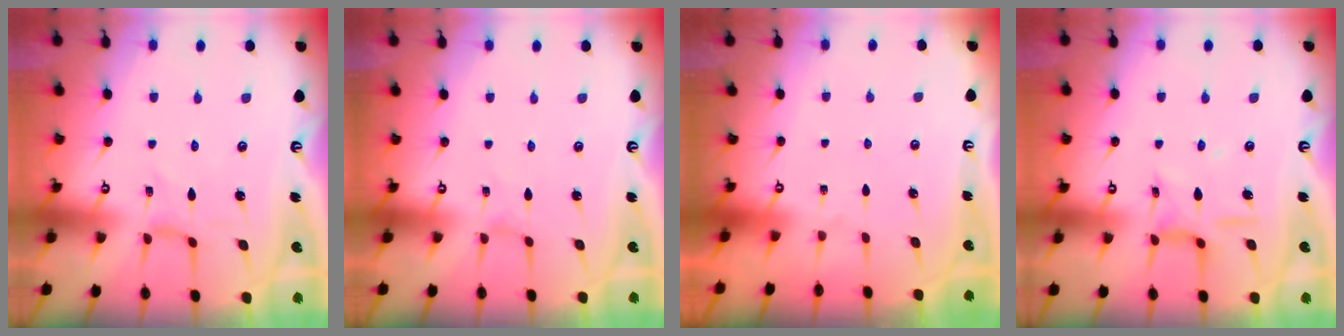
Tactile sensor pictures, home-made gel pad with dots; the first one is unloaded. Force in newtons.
{"total": 0.0}
{"total": 0.0}
{"total": 10.0, "press": 10.0, "slide": 0.8}